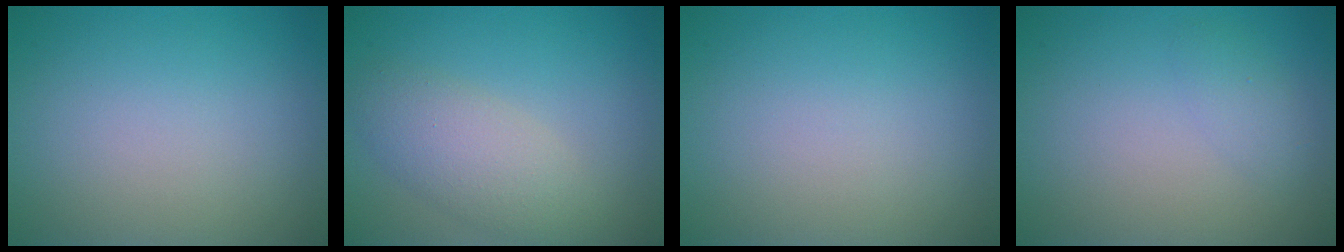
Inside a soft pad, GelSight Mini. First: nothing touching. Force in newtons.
{"total": 3.9, "press": 3.9, "slide": 0.2}
{"total": 0.0}
{"total": 1.2, "press": 1.2, "slide": 0.1}